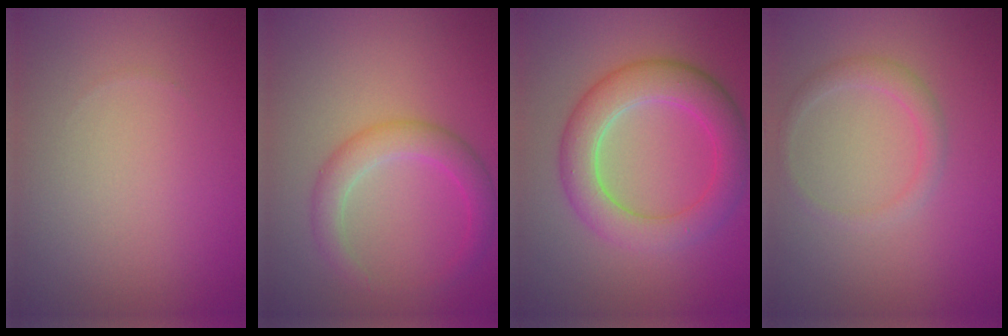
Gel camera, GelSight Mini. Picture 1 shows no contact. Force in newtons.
{"total": 3.1, "press": 3.1, "slide": 0.0}
{"total": 5.8, "press": 5.8, "slide": 0.2}
{"total": 1.7, "press": 1.7, "slide": 0.1}